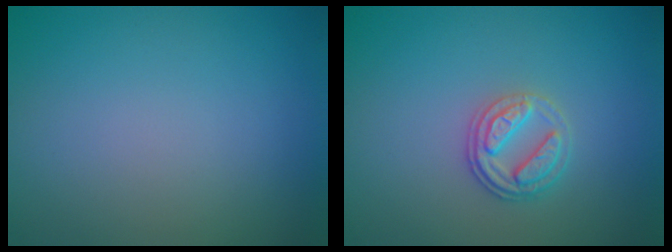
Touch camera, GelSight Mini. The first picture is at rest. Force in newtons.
{"total": 2.6, "press": 2.4, "slide": 1.0}